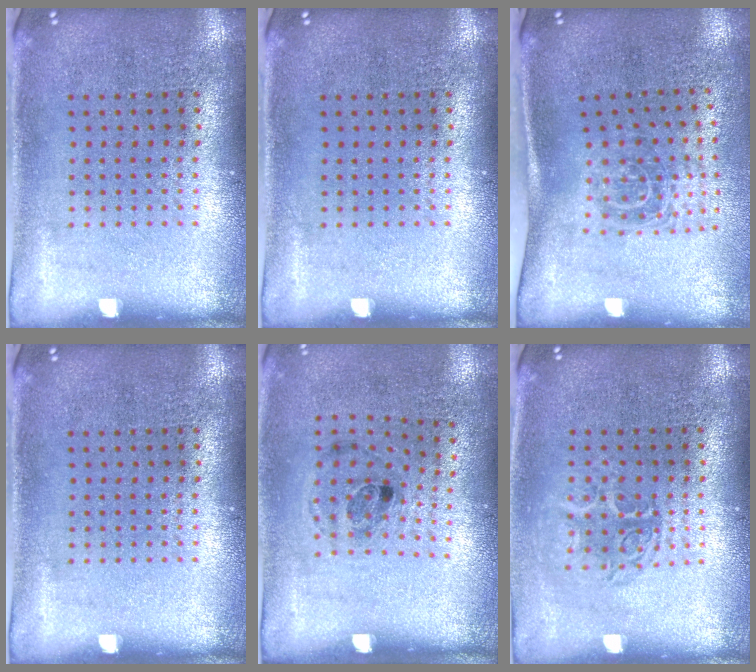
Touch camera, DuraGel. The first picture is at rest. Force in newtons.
{"total": 0.0}
{"total": 1.8, "press": 1.2, "slide": 1.3}
{"total": 0.0}
{"total": 1.2, "press": 0.8, "slide": 0.9}
{"total": 1.1, "press": 1.0, "slide": 0.5}